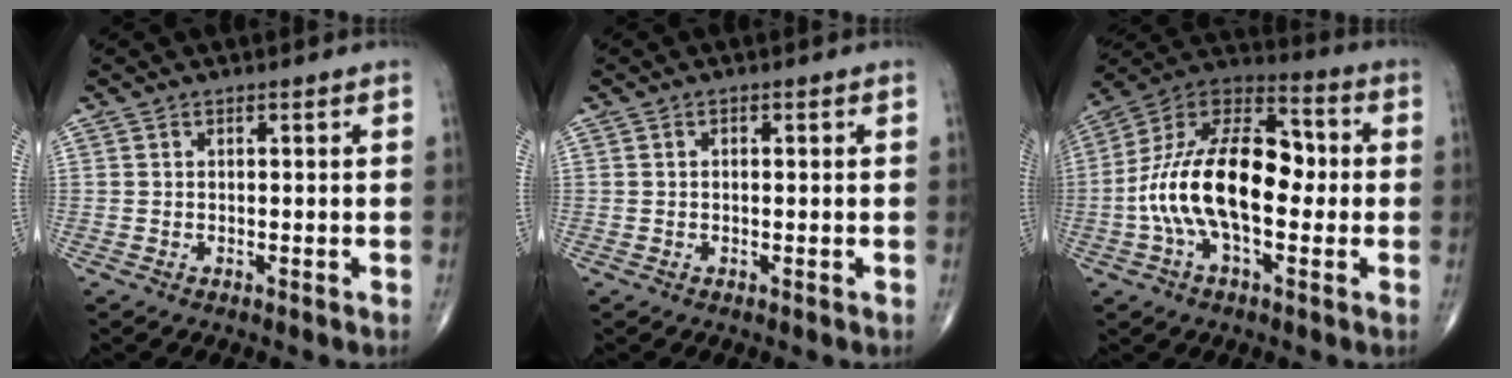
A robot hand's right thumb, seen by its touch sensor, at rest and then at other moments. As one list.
[{"total": 0.7, "force": [0.1, 0.3, 0.6], "torque": [-0.012, 0.006, 0.001]}, {"total": 20.7, "force": [-1.6, 10.9, 17.5], "torque": [-0.313, 0.043, -0.035]}]